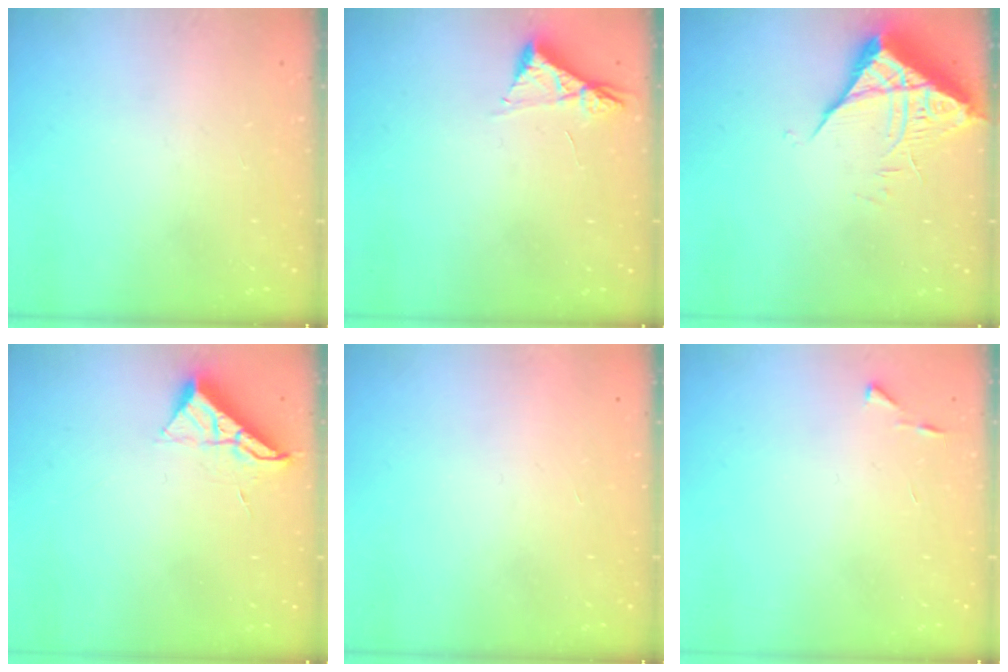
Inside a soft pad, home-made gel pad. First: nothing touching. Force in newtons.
{"total": 4.5, "press": 4.4, "slide": 0.5}
{"total": 7.0, "press": 7.0, "slide": 0.6}
{"total": 7.3, "press": 7.2, "slide": 0.5}
{"total": 1.5, "press": 1.5, "slide": 0.1}
{"total": 3.1, "press": 3.1, "slide": 0.3}